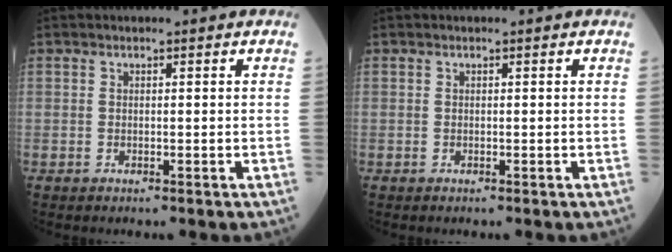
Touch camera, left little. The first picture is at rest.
{"total": 0.0}